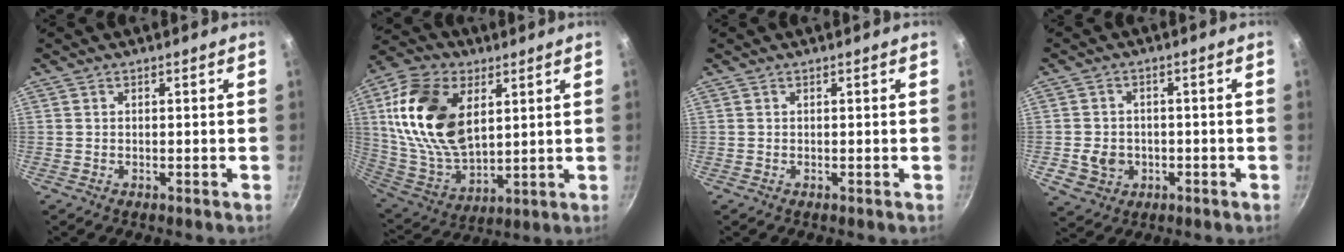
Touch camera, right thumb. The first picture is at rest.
{"total": 21.0, "force": [5.8, 12.9, 15.6], "torque": [-0.280, -0.016, 0.118]}
{"total": 0.0}
{"total": 6.3, "force": [-1.4, 5.5, 2.9], "torque": [-0.036, 0.017, -0.014]}